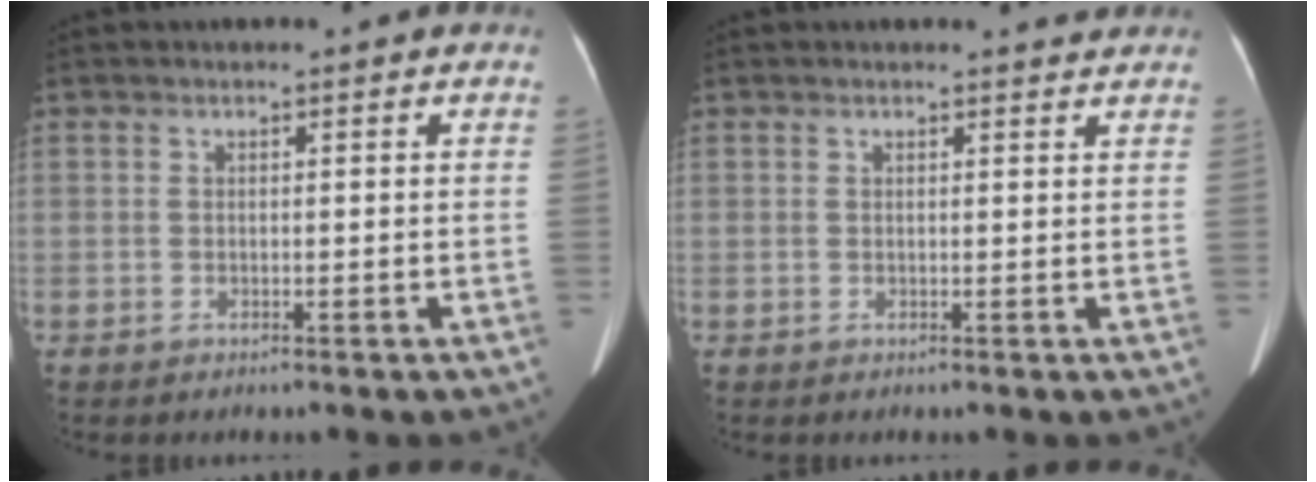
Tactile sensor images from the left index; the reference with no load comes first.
{"total": 1.2, "force": [1.2, 0.0, -0.1], "torque": [-0.009, -0.006, 0.012]}